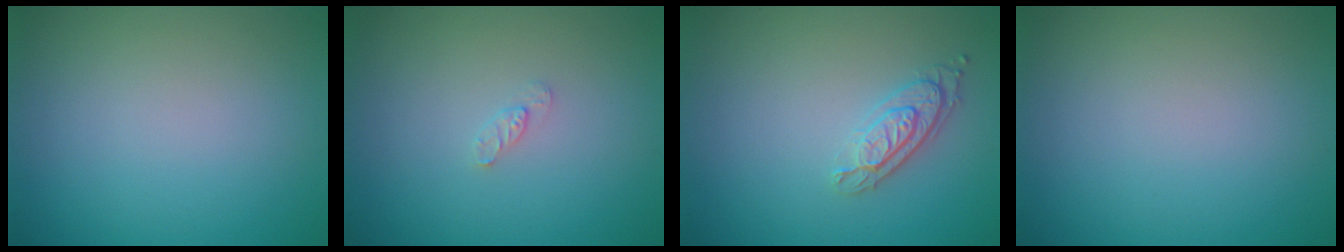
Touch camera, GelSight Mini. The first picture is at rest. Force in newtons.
{"total": 0.9, "press": 0.8, "slide": 0.2}
{"total": 2.4, "press": 1.9, "slide": 1.4}
{"total": 0.0}